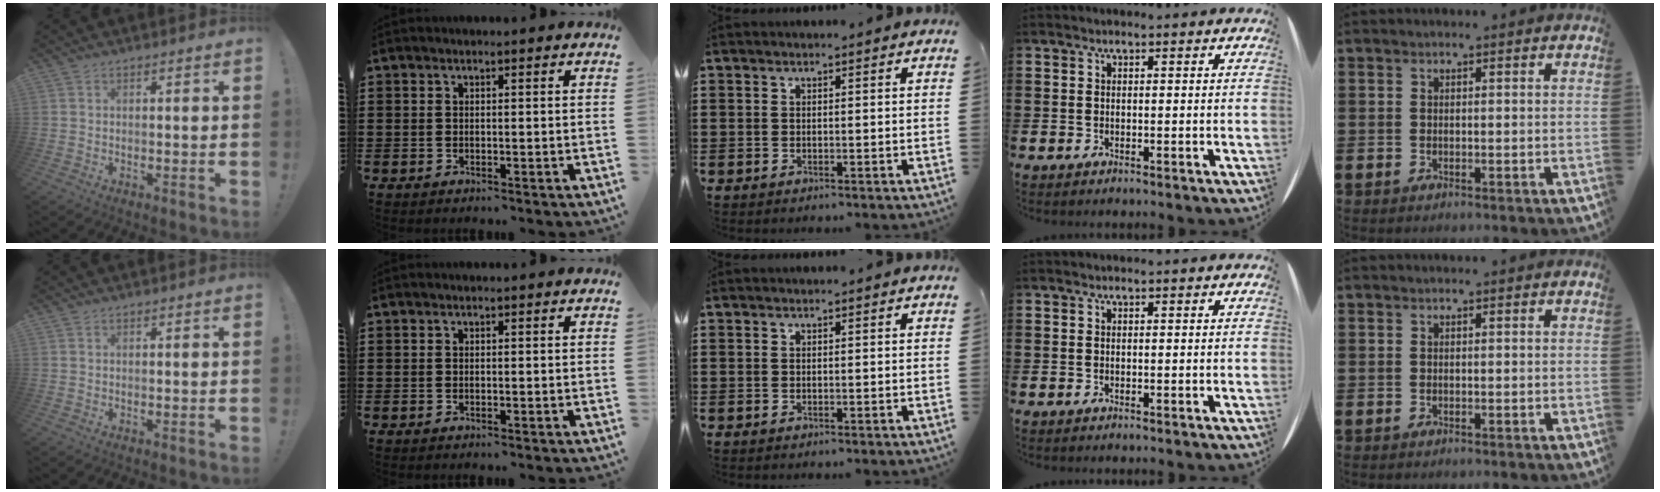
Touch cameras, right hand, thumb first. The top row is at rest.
{}